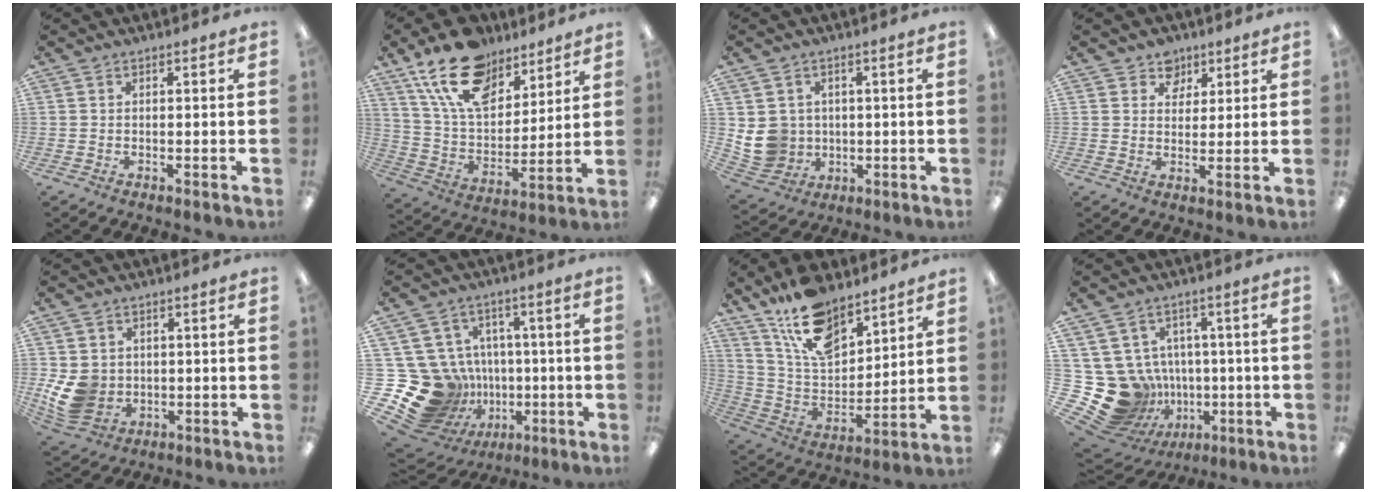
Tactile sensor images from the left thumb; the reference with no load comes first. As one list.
[{"total": 19.1, "force": [13.1, 10.2, 9.4], "torque": [-0.178, -0.061, 0.241]}, {"total": 7.7, "force": [0.5, 7.4, 2.0], "torque": [-0.061, 0.001, 0.021]}, {"total": 5.3, "force": [3.5, 3.9, 0.6], "torque": [-0.006, -0.017, 0.063]}, {"total": 8.9, "force": [-0.2, 7.8, 4.2], "torque": [-0.099, 0.008, 0.002]}, {"total": 23.5, "force": [-2.9, 20.7, 10.6], "torque": [-0.223, 0.002, 0.017]}, {"total": 15.5, "force": [11.5, 7.2, 7.6], "torque": [-0.153, -0.060, 0.213]}, {"total": 16.9, "force": [-1.8, 15.6, 6.4], "torque": [-0.161, -0.013, 0.011]}]